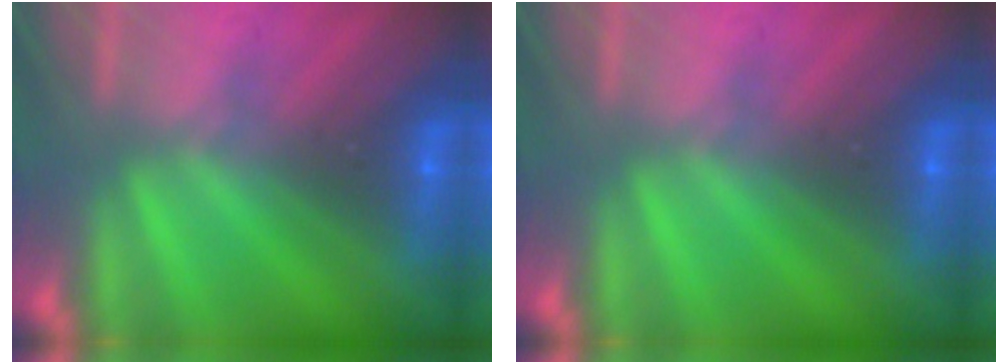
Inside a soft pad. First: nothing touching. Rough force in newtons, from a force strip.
{"total": 0.0}